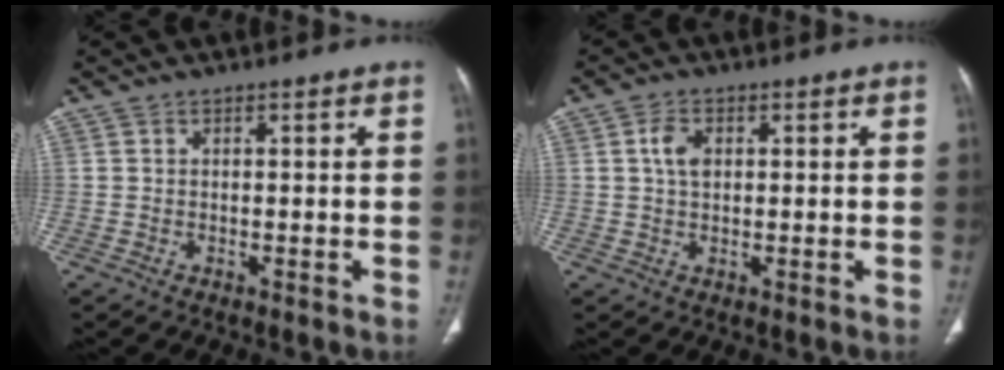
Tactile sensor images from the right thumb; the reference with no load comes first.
{"total": 3.8, "force": [0.9, 2.4, 2.8], "torque": [-0.052, 0.000, 0.015]}